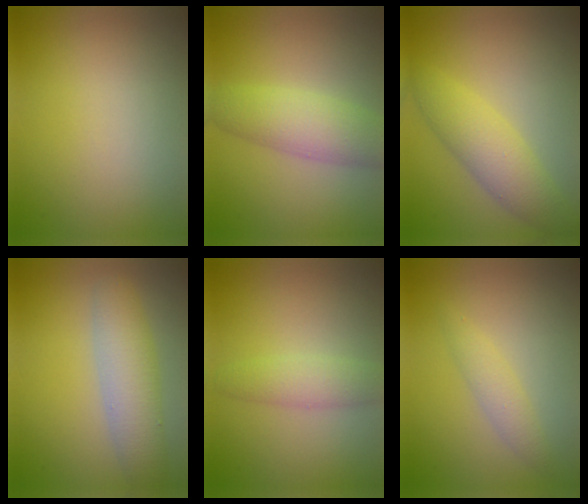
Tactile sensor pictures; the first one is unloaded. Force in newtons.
{"total": 4.6, "press": 4.6, "slide": 0.1}
{"total": 4.4, "press": 4.4, "slide": 0.2}
{"total": 4.5, "press": 4.5, "slide": 0.2}
{"total": 2.5, "press": 2.5, "slide": 0.1}
{"total": 1.8, "press": 1.8, "slide": 0.1}